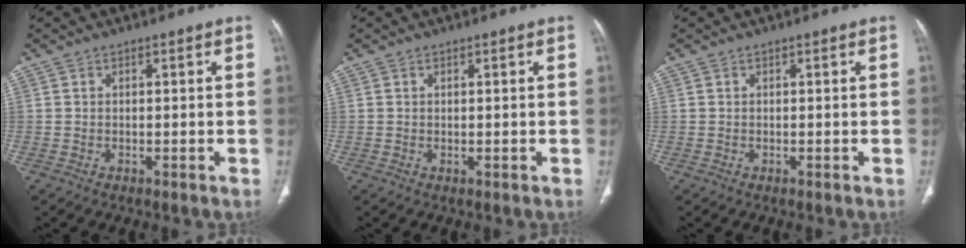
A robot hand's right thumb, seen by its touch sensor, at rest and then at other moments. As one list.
[{"total": 0.0}, {"total": 0.0}]